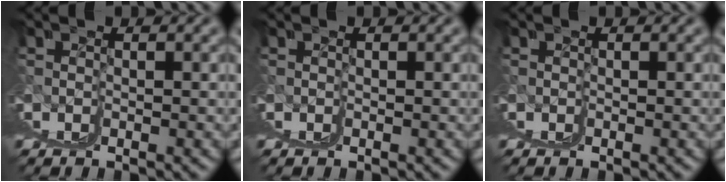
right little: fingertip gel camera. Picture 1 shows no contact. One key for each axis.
{"total": 0.0}
{"total": 0.0}